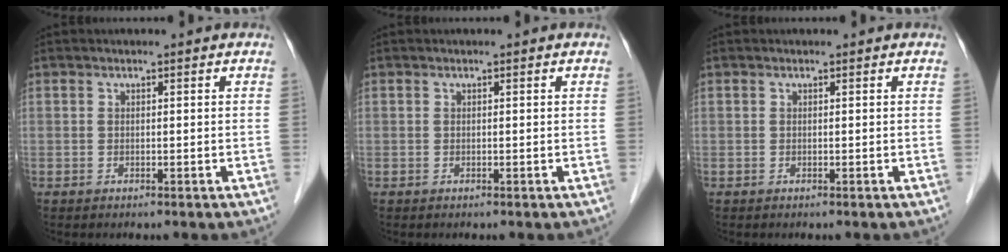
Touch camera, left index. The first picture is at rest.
{"total": 0.0}
{"total": 0.0}